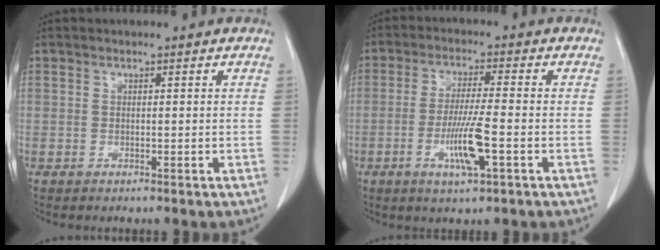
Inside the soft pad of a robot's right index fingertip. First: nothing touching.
{"total": 7.6, "force": [-2.6, 0.2, 7.1], "torque": [-0.134, -0.011, -0.048]}